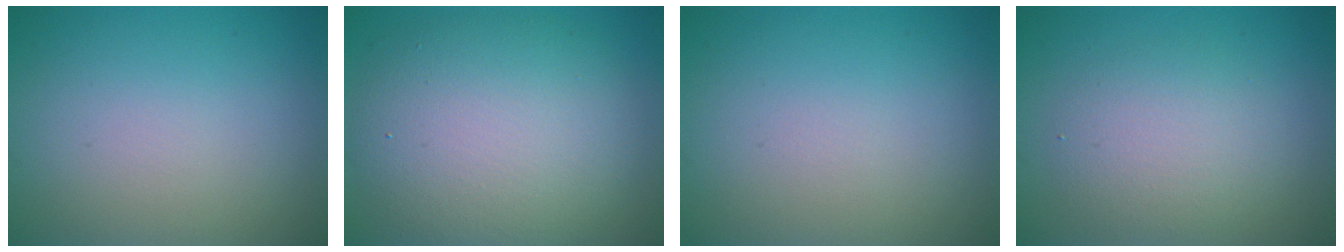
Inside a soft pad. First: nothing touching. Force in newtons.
{"total": 9.6, "press": 9.5, "slide": 0.9}
{"total": 0.0}
{"total": 3.5, "press": 3.5, "slide": 0.1}